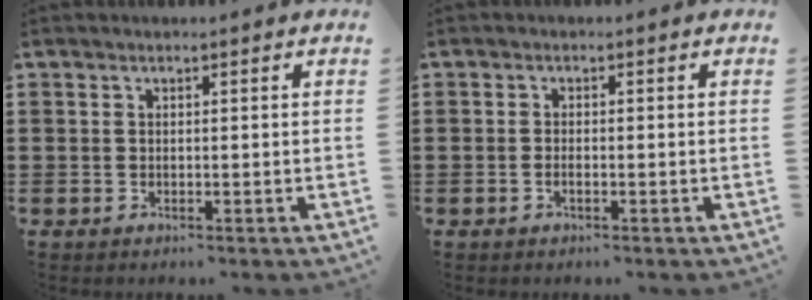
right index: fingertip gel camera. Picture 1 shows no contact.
{"total": 0.8, "force": [-0.4, 0.0, 0.7], "torque": [-0.015, -0.008, -0.004]}